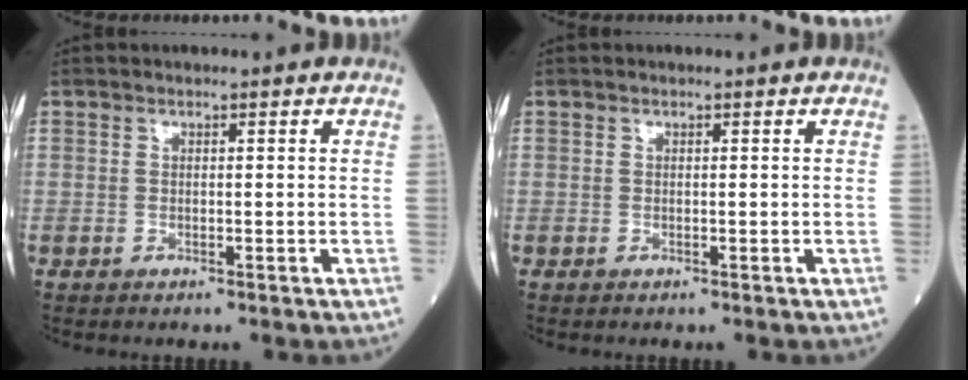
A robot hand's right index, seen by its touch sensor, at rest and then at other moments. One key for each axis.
{"total": 0.0}